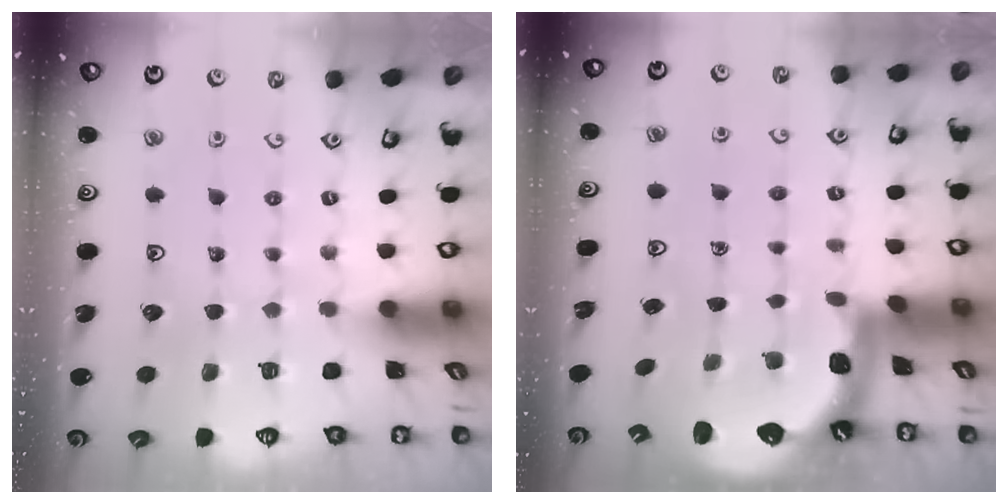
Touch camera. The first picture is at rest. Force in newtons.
{"total": 1.5, "press": 1.3, "slide": 0.6}